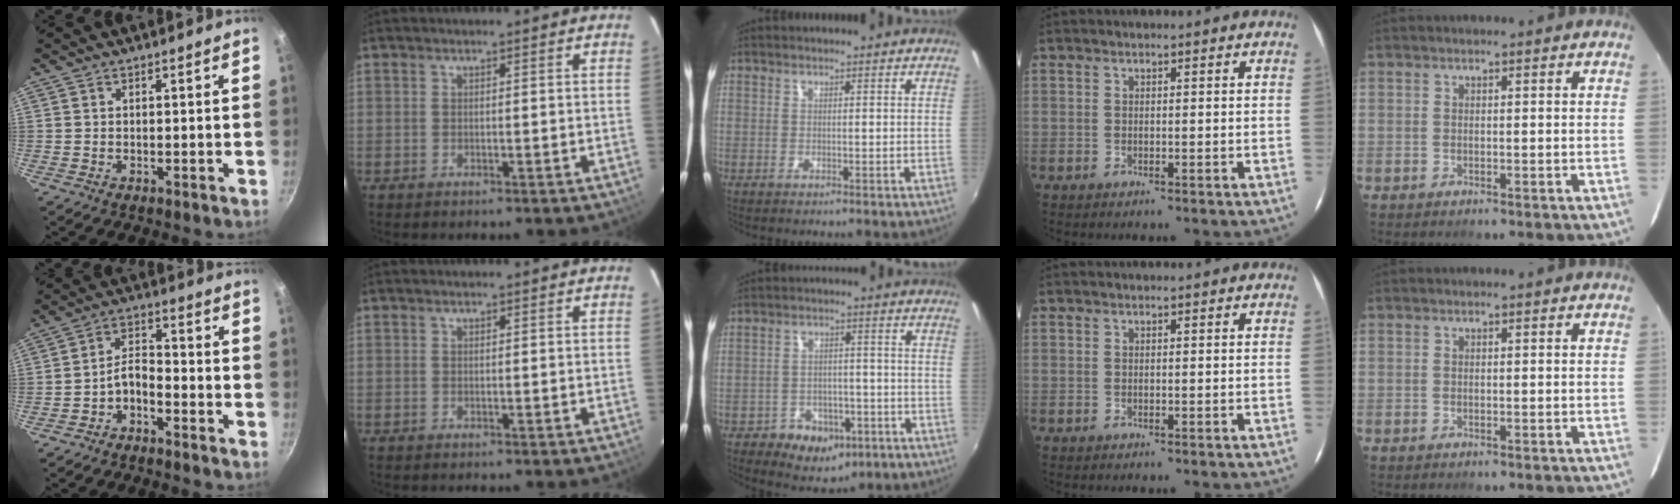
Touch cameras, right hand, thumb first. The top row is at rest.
{"thumb": {"total": 4.7, "force": [-3.1, 2.3, 2.8], "torque": [-0.045, 0.045, -0.058]}, "middle": {"total": 10.3, "force": [-5.5, 7.5, 4.3], "torque": [-0.103, 0.016, -0.057]}}